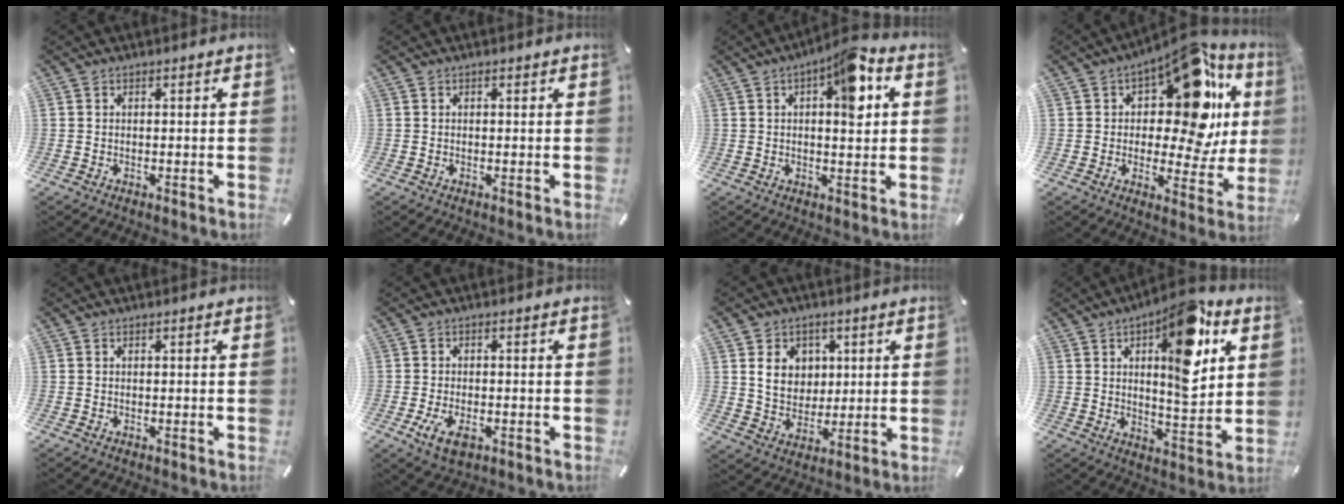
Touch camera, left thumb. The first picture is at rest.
{"total": 0.0}
{"total": 10.2, "force": [3.4, 4.2, 8.7], "torque": [-0.101, -0.018, 0.049]}
{"total": 20.6, "force": [8.6, 10.0, 15.9], "torque": [-0.208, -0.070, 0.141]}
{"total": 0.0}
{"total": 5.3, "force": [-1.9, 3.0, 3.8], "torque": [-0.079, -0.003, -0.038]}
{"total": 8.6, "force": [2.3, 7.5, 3.6], "torque": [-0.054, 0.002, 0.042]}
{"total": 16.9, "force": [7.2, 6.8, 13.6], "torque": [-0.184, -0.035, 0.112]}